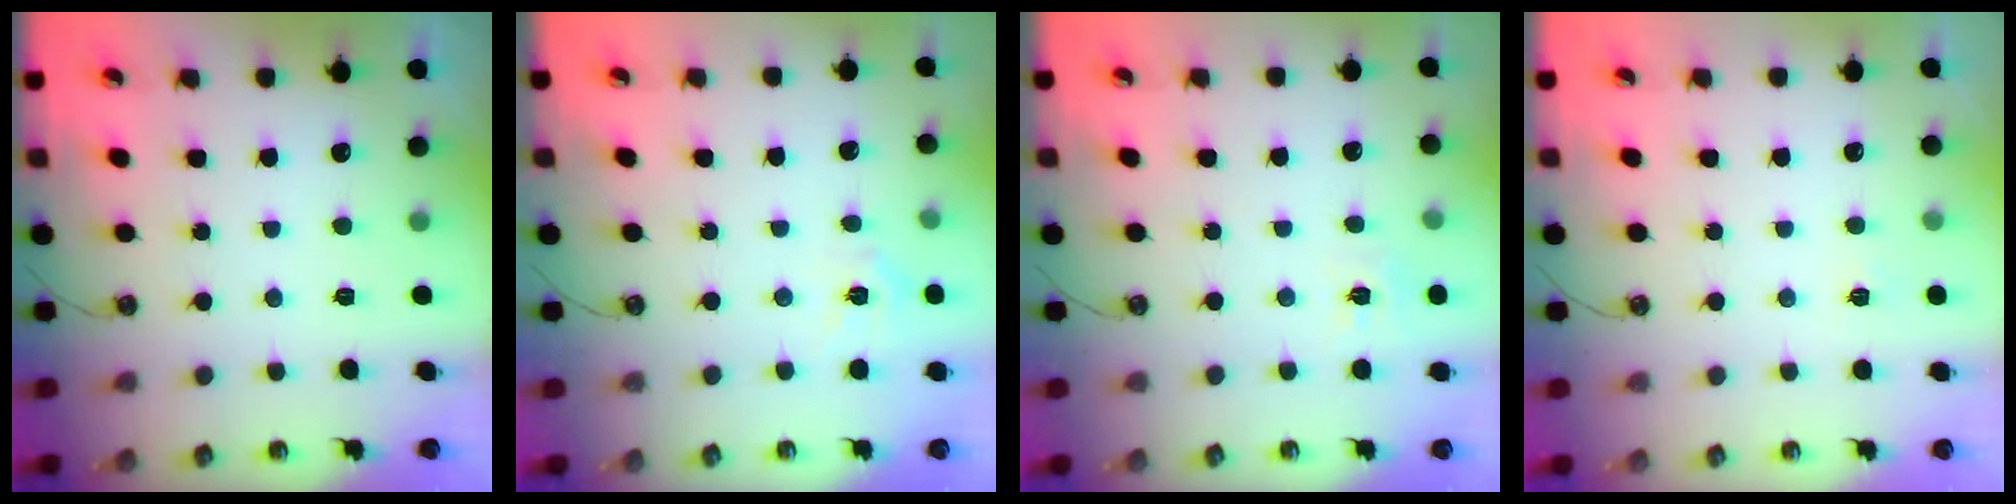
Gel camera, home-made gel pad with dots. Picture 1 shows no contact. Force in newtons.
{"total": 4.7, "press": 4.7, "slide": 0.5}
{"total": 5.5, "press": 5.5, "slide": 0.6}
{"total": 2.7, "press": 2.6, "slide": 0.4}